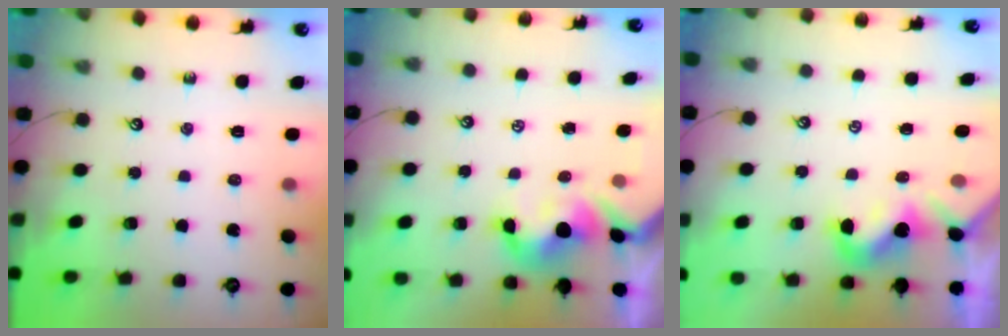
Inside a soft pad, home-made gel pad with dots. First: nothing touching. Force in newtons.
{"total": 3.0, "press": 2.8, "slide": 1.0}
{"total": 0.0}